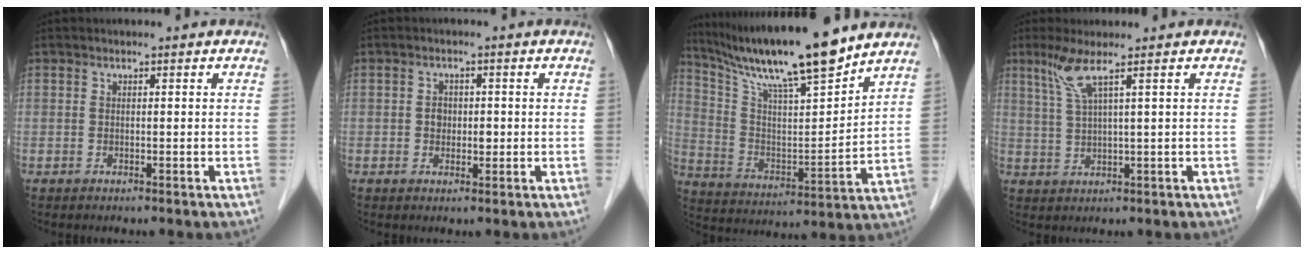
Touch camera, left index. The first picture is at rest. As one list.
[{"total": 2.2, "force": [-0.3, 1.7, 1.4], "torque": [-0.020, 0.001, -0.004]}, {"total": 17.6, "force": [14.7, 0.4, 9.7], "torque": [-0.173, -0.004, 0.260]}, {"total": 4.1, "force": [2.4, -0.5, 3.3], "torque": [-0.079, 0.002, 0.056]}]